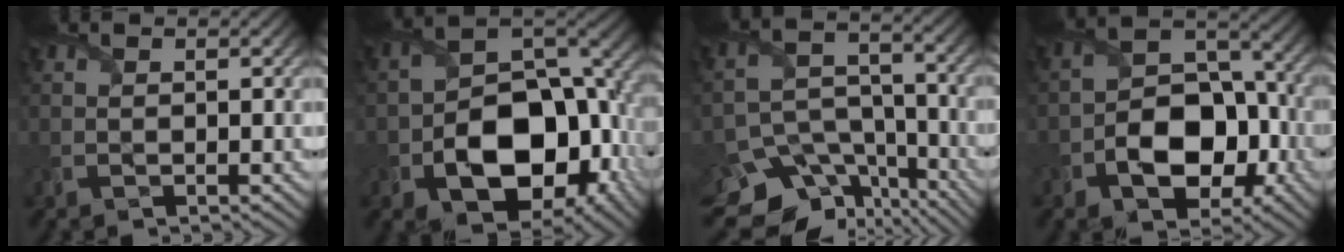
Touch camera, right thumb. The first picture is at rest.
{"total": 15.1, "force": [-4.1, 10.2, 10.4], "torque": [-0.166, -0.033, -0.070]}
{"total": 14.4, "force": [-10.1, 8.5, 5.7], "torque": [-0.129, -0.034, -0.143]}
{"total": 10.8, "force": [-3.9, 7.1, 7.2], "torque": [-0.123, -0.012, -0.067]}